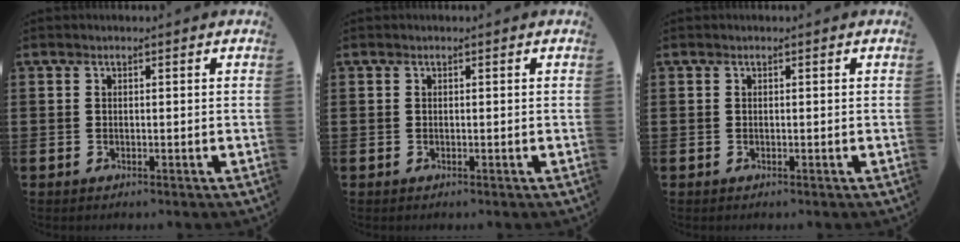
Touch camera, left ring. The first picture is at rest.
{"total": 0.0}
{"total": 0.0}